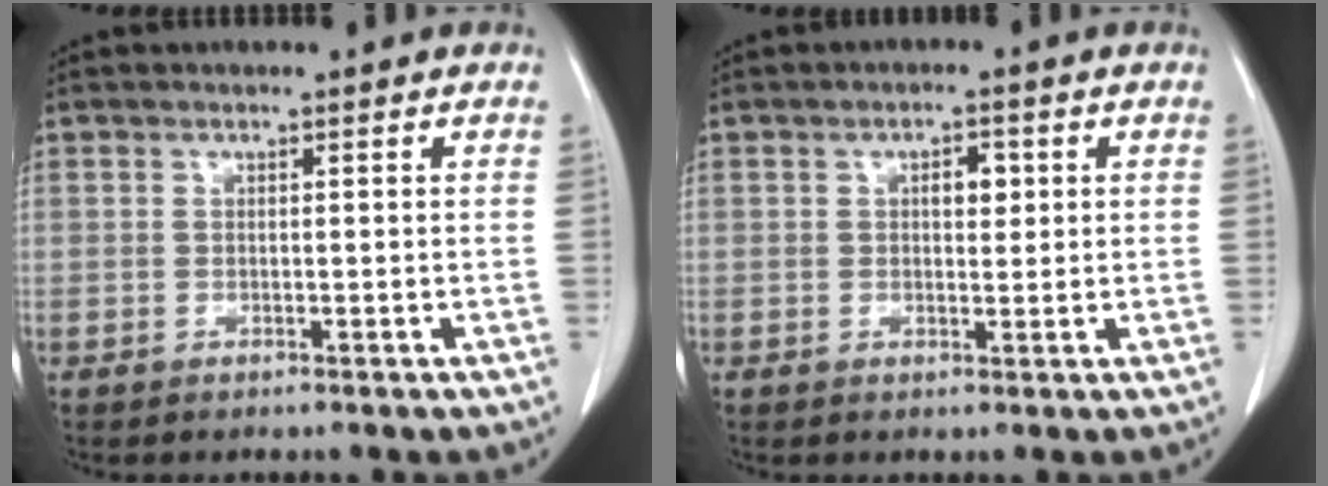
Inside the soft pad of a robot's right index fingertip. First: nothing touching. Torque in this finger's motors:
{"motor_torque": [0.24, 0.06, 0.14, 0.04]}